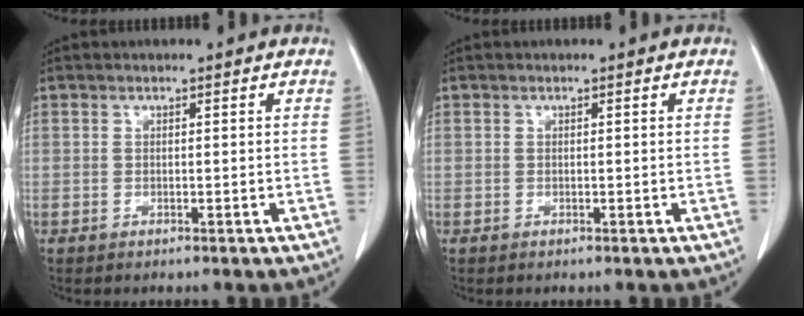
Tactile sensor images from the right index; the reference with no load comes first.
{"total": 0.0}